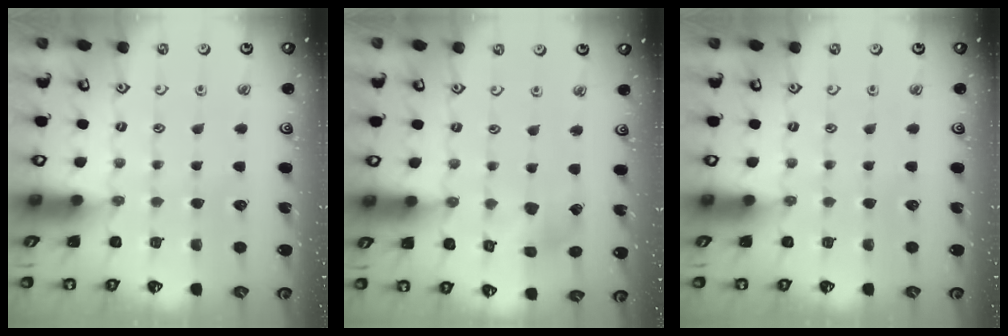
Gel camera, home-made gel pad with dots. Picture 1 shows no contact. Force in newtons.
{"total": 3.7, "press": 3.7, "slide": 0.3}
{"total": 0.0}